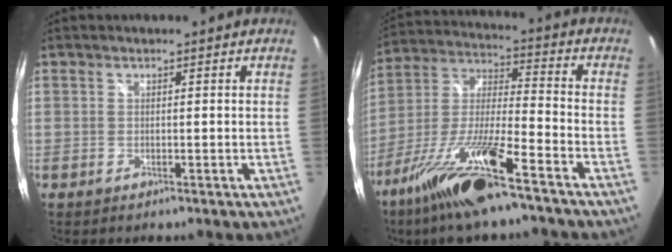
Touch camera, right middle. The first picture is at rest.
{"total": 17.1, "force": [-11.6, 1.8, 12.4], "torque": [-0.251, -0.016, -0.221]}